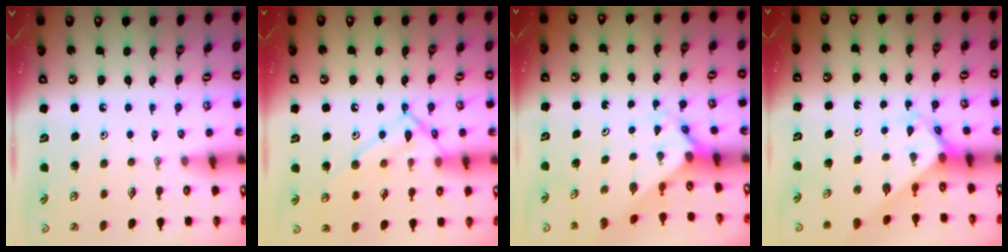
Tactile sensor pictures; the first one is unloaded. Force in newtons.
{"total": 12.5, "press": 12.4, "slide": 1.0}
{"total": 1.8, "press": 1.8, "slide": 0.2}
{"total": 2.6, "press": 2.6, "slide": 0.2}